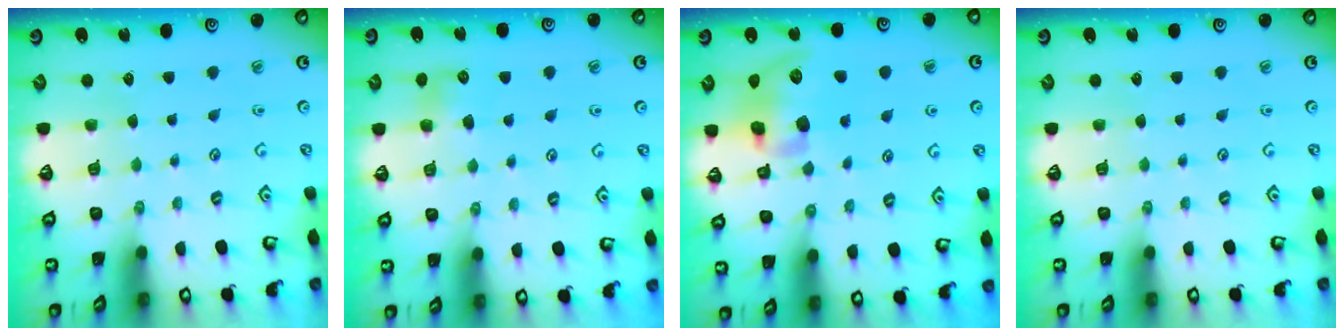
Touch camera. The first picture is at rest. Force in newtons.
{"total": 5.7, "press": 5.7, "slide": 0.6}
{"total": 12.9, "press": 12.7, "slide": 2.0}
{"total": 0.0}